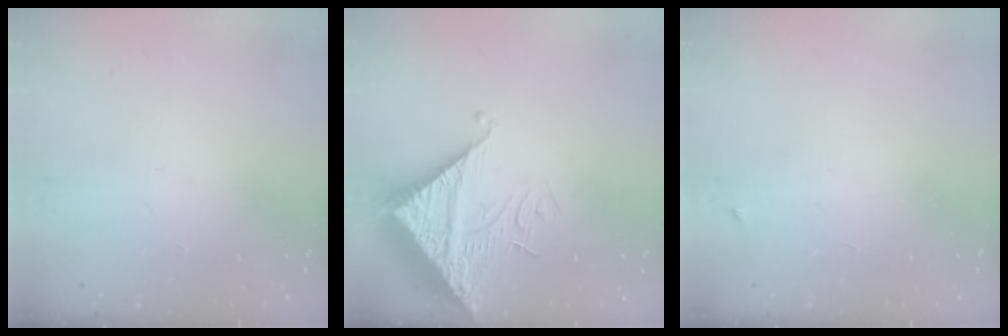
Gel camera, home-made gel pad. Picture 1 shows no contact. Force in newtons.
{"total": 11.5, "press": 11.5, "slide": 1.2}
{"total": 2.3, "press": 2.3, "slide": 0.3}